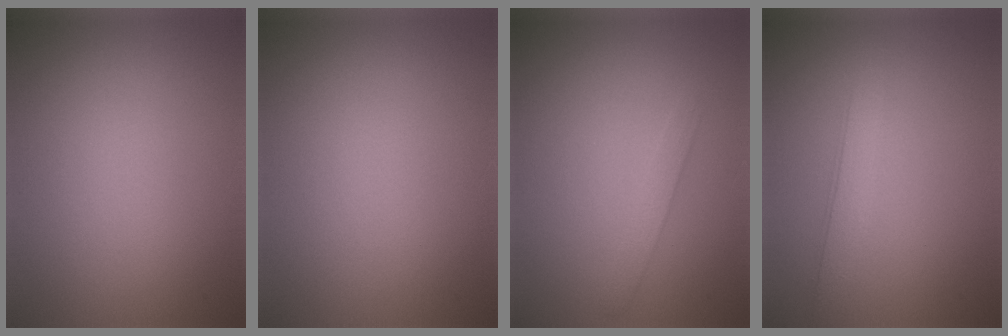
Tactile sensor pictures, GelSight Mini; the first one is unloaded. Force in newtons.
{"total": 0.0}
{"total": 1.3, "press": 1.3, "slide": 0.1}
{"total": 2.4, "press": 2.4, "slide": 0.1}